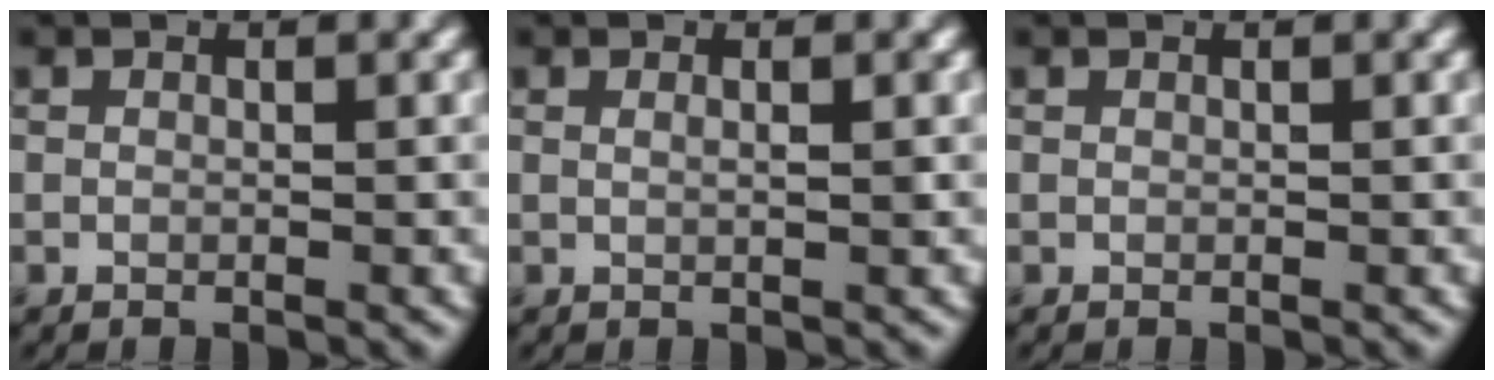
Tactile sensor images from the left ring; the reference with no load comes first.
{"total": 1.2, "force": [0.4, 0.4, 1.1], "torque": [-0.011, 0.001, 0.001]}
{"total": 0.0}